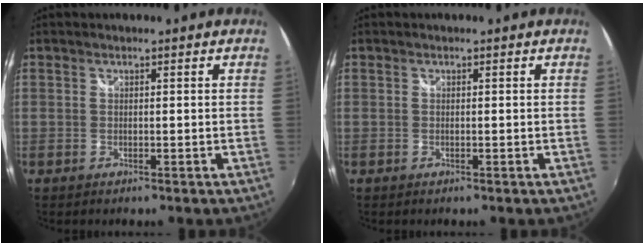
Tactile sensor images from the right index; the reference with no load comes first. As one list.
[{"total": 0.0}]